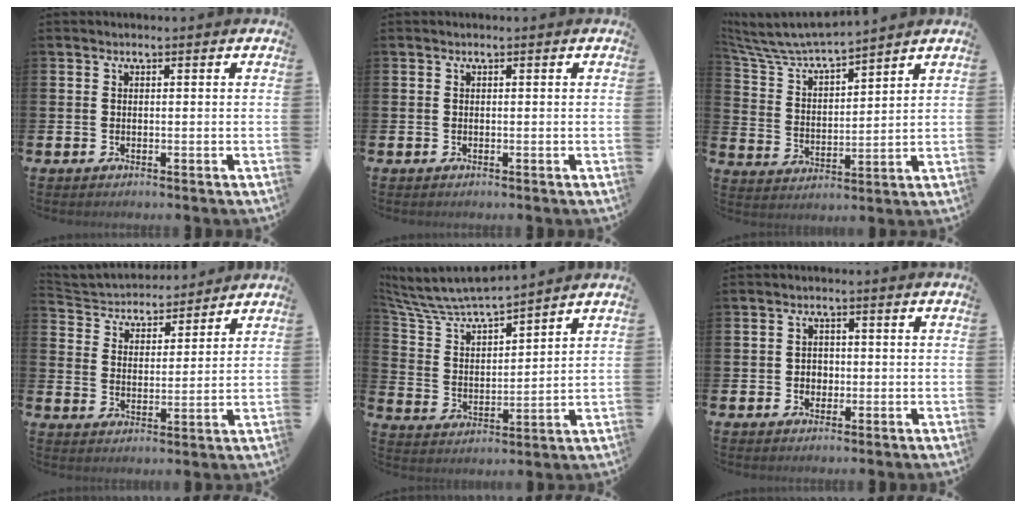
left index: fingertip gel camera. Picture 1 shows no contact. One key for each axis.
{"total": 0.0}
{"total": 6.5, "fx": 6.3, "fy": 0.6, "fz": 1.6, "tx": -0.061, "ty": -0.047, "tz": 0.107}
{"total": 4.4, "fx": 4.1, "fy": 1.6, "fz": -0.2, "tx": -0.023, "ty": -0.033, "tz": 0.067}
{"total": 7.6, "fx": 7.2, "fy": 1.2, "fz": 2.0, "tx": -0.076, "ty": -0.052, "tz": 0.124}
{"total": 2.0, "fx": -0.1, "fy": 1.8, "fz": 0.7, "tx": 0.004, "ty": 0.000, "tz": -0.010}